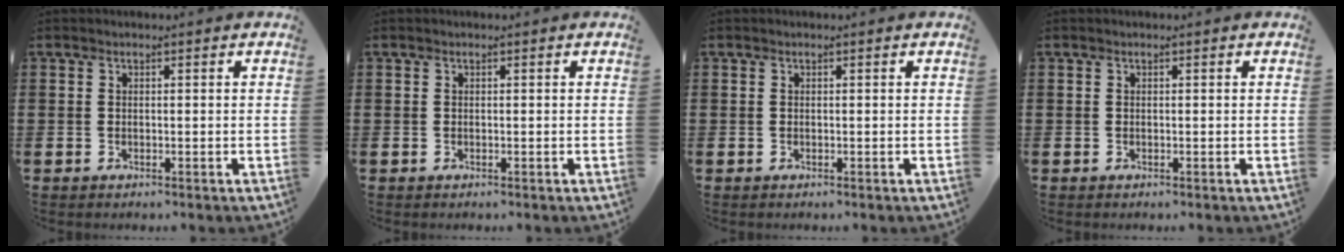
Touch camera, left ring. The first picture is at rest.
{"total": 0.0}
{"total": 0.0}
{"total": 0.0}